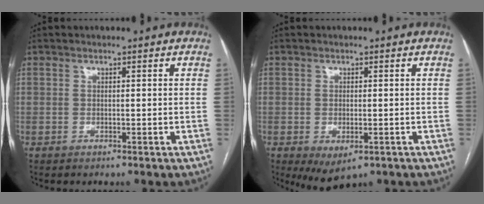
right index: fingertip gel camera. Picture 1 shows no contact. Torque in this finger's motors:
{"motor_torque": [1.16, -0.98, 0.30, 0.06]}